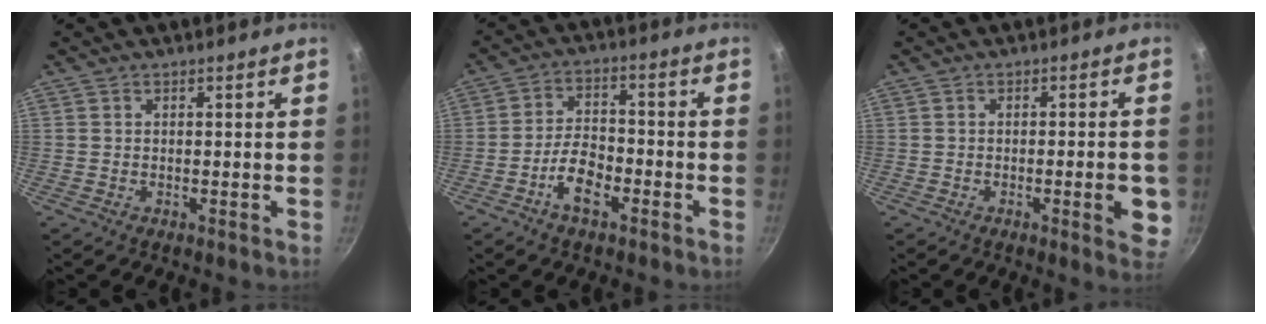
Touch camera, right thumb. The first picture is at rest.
{"total": 7.2, "force": [-3.7, 3.4, 5.2], "torque": [-0.086, 0.035, -0.069]}
{"total": 6.4, "force": [-1.6, 1.8, 6.0], "torque": [-0.062, 0.002, -0.020]}